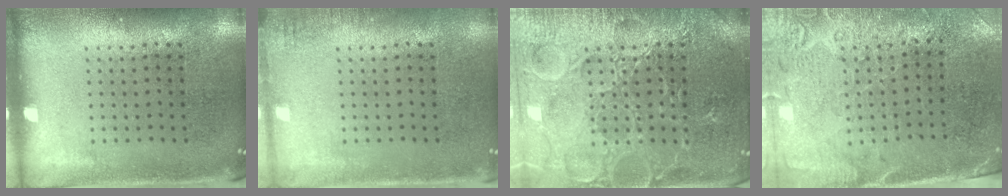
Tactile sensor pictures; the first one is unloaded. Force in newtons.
{"total": 1.0, "press": 1.0, "slide": 0.1}
{"total": 6.8, "press": 6.7, "slide": 1.0}
{"total": 2.9, "press": 2.6, "slide": 1.2}